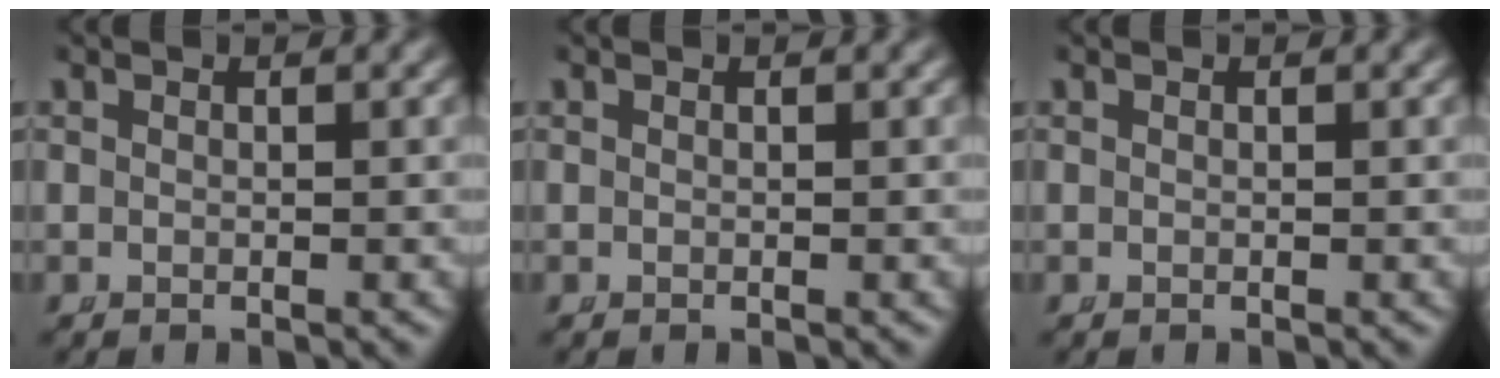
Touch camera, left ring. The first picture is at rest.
{"total": 0.0}
{"total": 0.0}